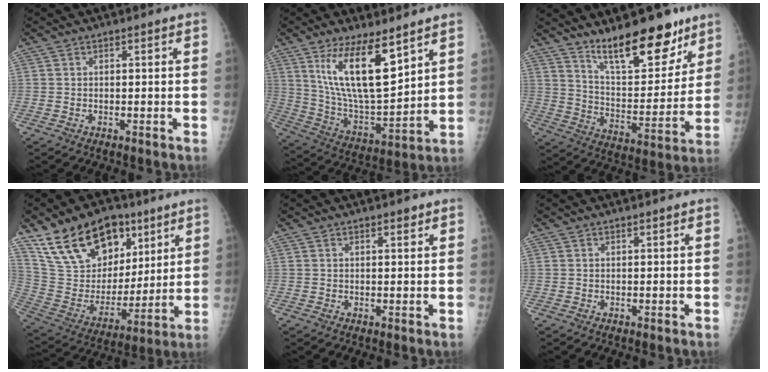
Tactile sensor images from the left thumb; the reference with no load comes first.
{"total": 16.5, "force": [8.6, 5.5, 12.9], "torque": [-0.215, -0.053, 0.173]}
{"total": 17.5, "force": [12.6, 6.2, 10.4], "torque": [-0.108, -0.091, 0.210]}
{"total": 22.0, "force": [13.5, 13.0, 11.6], "torque": [-0.165, -0.043, 0.250]}
{"total": 1.1, "force": [0.8, 0.4, 0.6], "torque": [-0.007, -0.005, 0.012]}
{"total": 0.0}